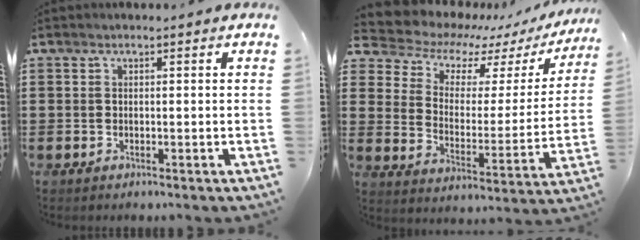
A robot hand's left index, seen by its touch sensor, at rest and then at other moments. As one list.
[{"total": 6.5, "force": [5.7, 2.7, 1.4], "torque": [-0.057, -0.045, 0.097]}]